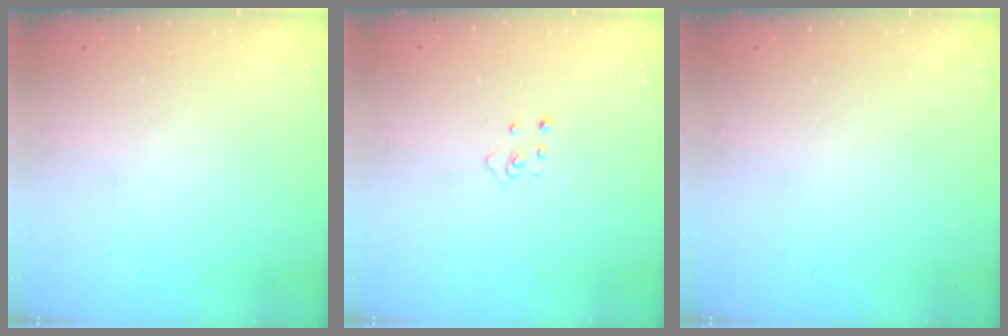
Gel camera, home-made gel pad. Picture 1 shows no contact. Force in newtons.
{"total": 2.9, "press": 2.9, "slide": 0.2}
{"total": 0.0}